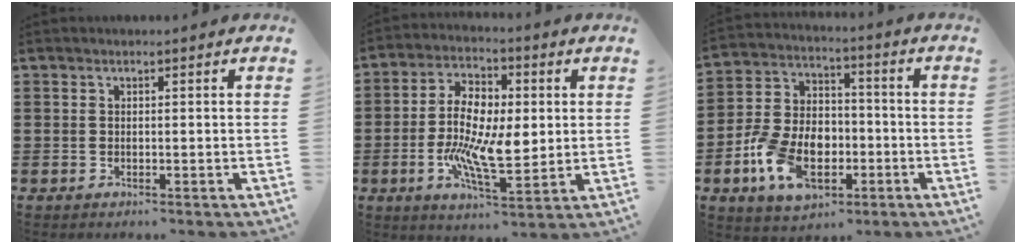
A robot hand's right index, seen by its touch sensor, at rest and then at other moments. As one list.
[{"total": 10.2, "force": [-0.7, 5.0, 8.9], "torque": [-0.187, 0.006, -0.015]}, {"total": 11.0, "force": [-3.8, 7.5, 7.1], "torque": [-0.180, 0.012, -0.071]}]